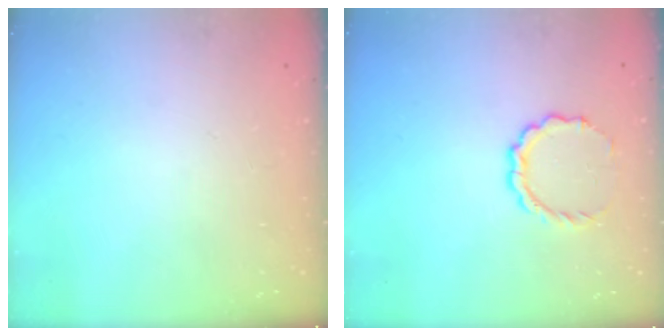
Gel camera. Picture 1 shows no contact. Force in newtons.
{"total": 7.0, "press": 6.8, "slide": 1.4}